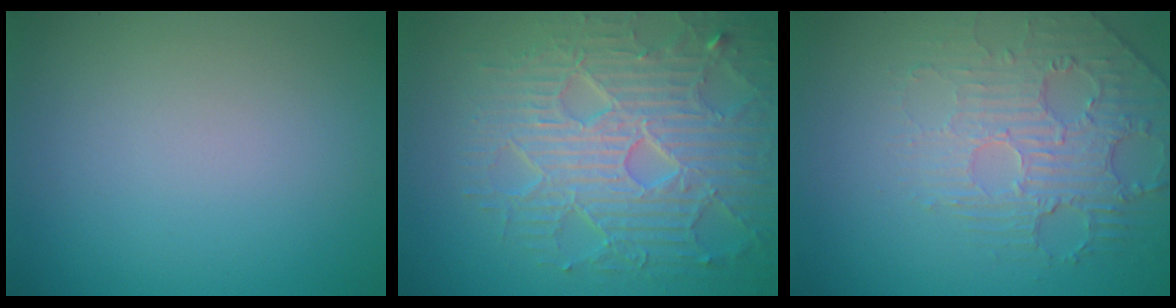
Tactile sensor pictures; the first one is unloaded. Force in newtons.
{"total": 8.0, "press": 6.1, "slide": 5.1}
{"total": 2.9, "press": 2.4, "slide": 1.6}